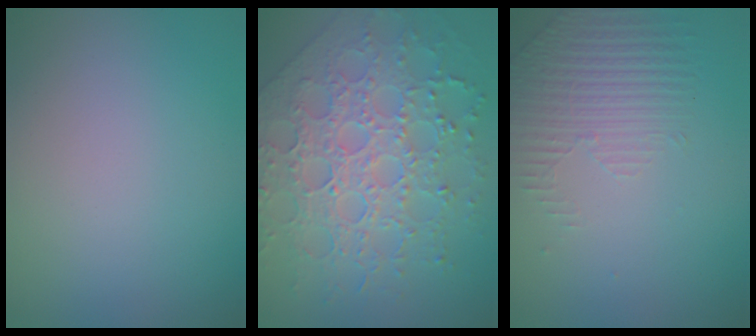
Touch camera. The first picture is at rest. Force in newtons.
{"total": 8.5, "press": 6.1, "slide": 5.9}
{"total": 1.5, "press": 0.9, "slide": 1.2}